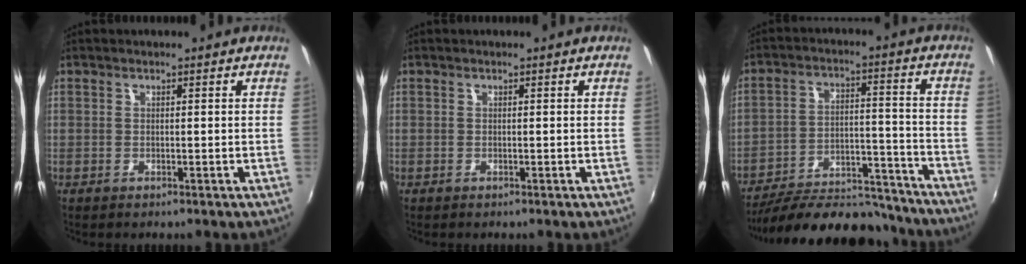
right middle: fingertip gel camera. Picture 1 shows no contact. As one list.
[{"total": 0.0}, {"total": 22.1, "force": [-19.8, 6.7, 7.4], "torque": [-0.138, 0.025, -0.267]}]